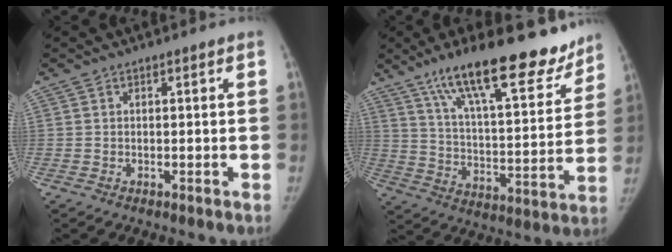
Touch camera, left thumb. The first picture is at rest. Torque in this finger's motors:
{"motor_torque": [0.79, -0.50, 1.61, -1.15, 0.11]}